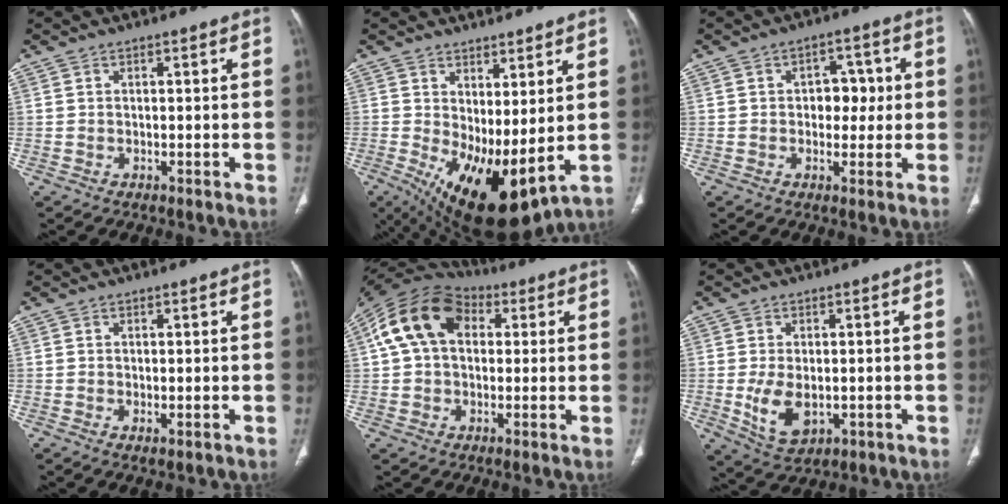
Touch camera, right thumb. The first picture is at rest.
{"total": 14.1, "force": [0.6, 5.8, 12.9], "torque": [-0.226, -0.024, 0.035]}
{"total": 6.2, "force": [0.5, 4.3, 4.4], "torque": [-0.024, 0.009, 0.006]}
{"total": 1.0, "force": [-0.2, 0.5, 0.9], "torque": [-0.020, -0.005, -0.001]}
{"total": 15.2, "force": [3.7, 10.5, 10.3], "torque": [-0.176, 0.032, 0.056]}
{"total": 7.2, "force": [-1.1, 4.3, 5.6], "torque": [-0.099, -0.010, -0.007]}